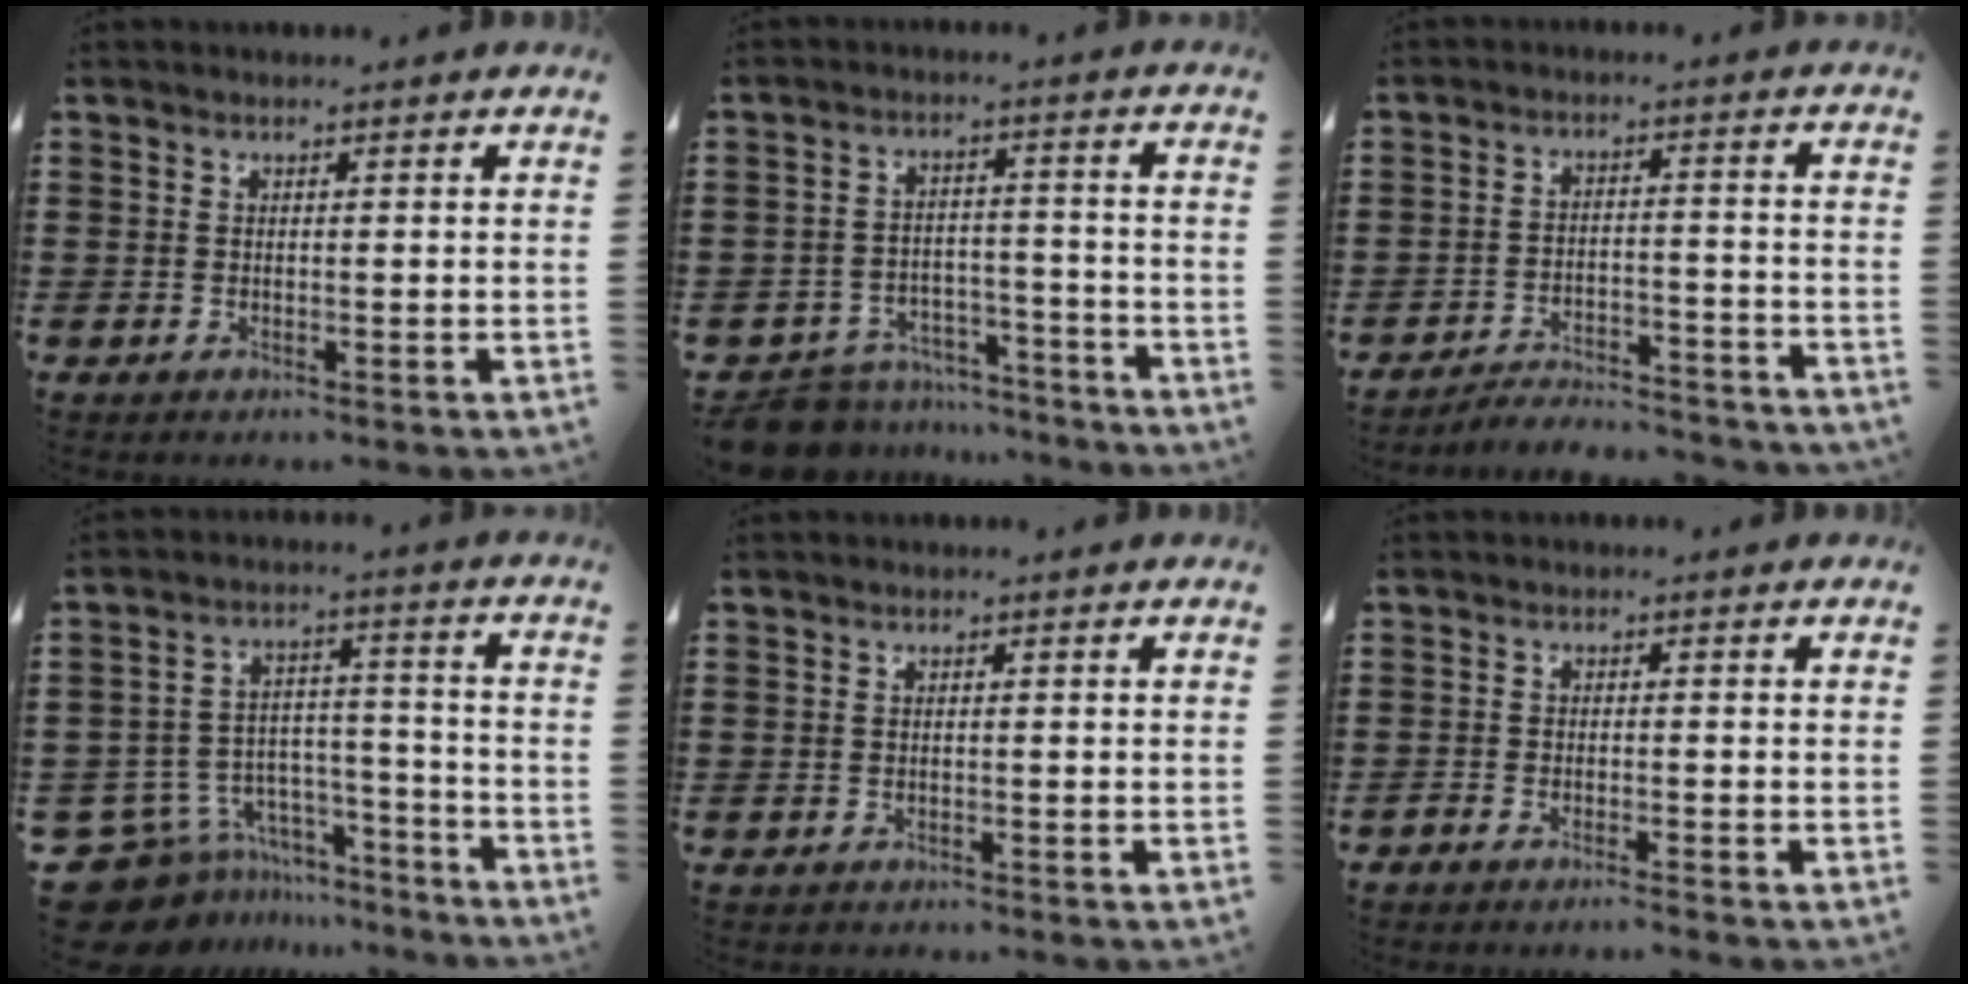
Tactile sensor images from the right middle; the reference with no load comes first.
{"total": 7.7, "force": [-7.5, 1.5, 0.8], "torque": [-0.024, 0.019, -0.150]}
{"total": 4.3, "force": [-4.2, 0.3, 0.6], "torque": [-0.014, 0.005, -0.088]}
{"total": 9.9, "force": [-8.1, 5.4, 1.8], "torque": [-0.062, 0.024, -0.157]}
{"total": 0.6, "force": [-0.5, 0.3, -0.1], "torque": [0.002, 0.004, -0.014]}
{"total": 1.5, "force": [-1.4, -0.1, 0.3], "torque": [-0.006, 0.001, -0.027]}